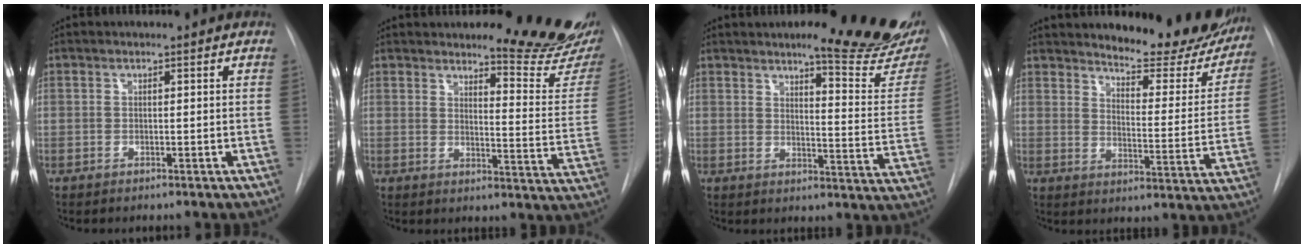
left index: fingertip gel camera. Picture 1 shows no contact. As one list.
[{"total": 14.6, "force": [13.2, 1.1, 6.1], "torque": [-0.067, -0.098, 0.147]}, {"total": 18.0, "force": [14.1, 2.5, 10.8], "torque": [-0.122, -0.052, 0.162]}, {"total": 18.8, "force": [16.8, 4.7, 7.0], "torque": [-0.076, -0.055, 0.205]}]